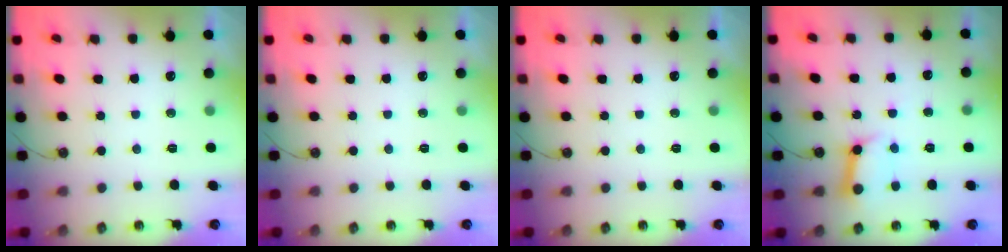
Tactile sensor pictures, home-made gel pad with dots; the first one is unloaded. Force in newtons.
{"total": 0.0}
{"total": 0.0}
{"total": 10.5, "press": 10.4, "slide": 1.2}